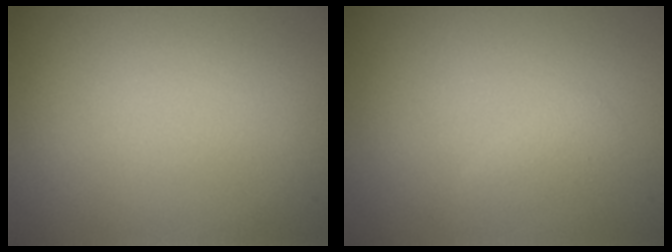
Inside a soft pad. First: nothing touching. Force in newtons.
{"total": 0.9, "press": 0.9, "slide": 0.0}